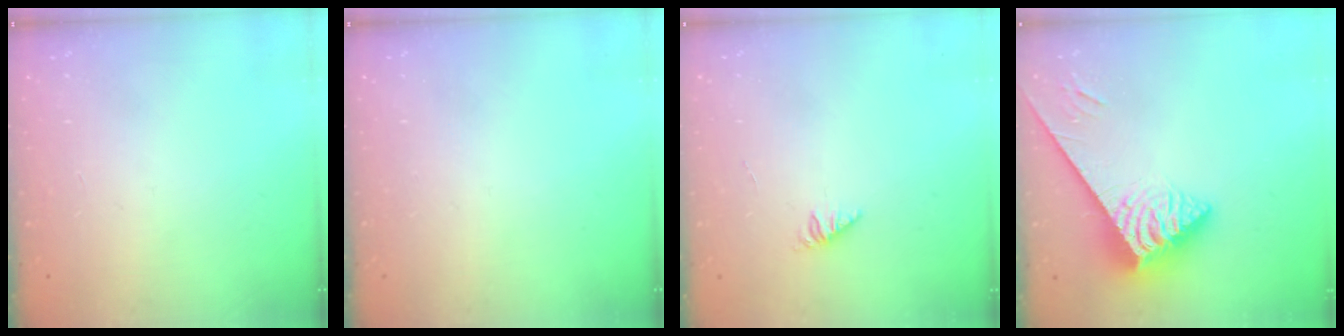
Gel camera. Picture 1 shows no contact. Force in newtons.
{"total": 0.0}
{"total": 1.0, "press": 1.0, "slide": 0.3}
{"total": 4.9, "press": 4.9, "slide": 0.4}